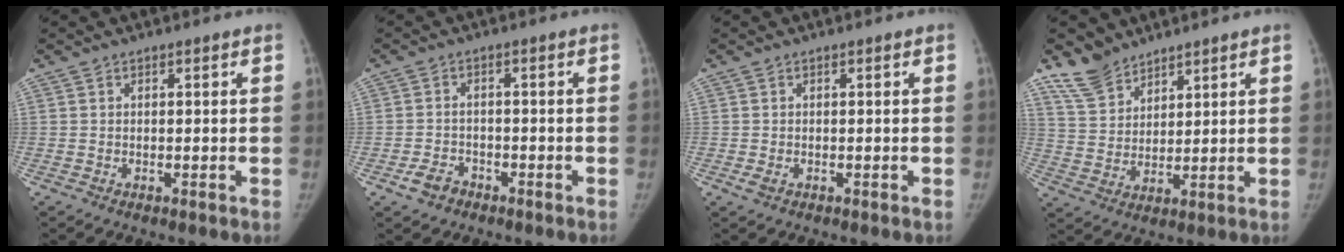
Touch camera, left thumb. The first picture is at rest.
{"total": 3.5, "force": [-2.1, 2.5, 1.4], "torque": [-0.023, 0.016, -0.034]}
{"total": 1.3, "force": [-0.2, 0.9, 0.8], "torque": [-0.022, -0.004, -0.004]}
{"total": 7.9, "force": [6.5, 3.9, 2.1], "torque": [-0.027, -0.033, 0.140]}